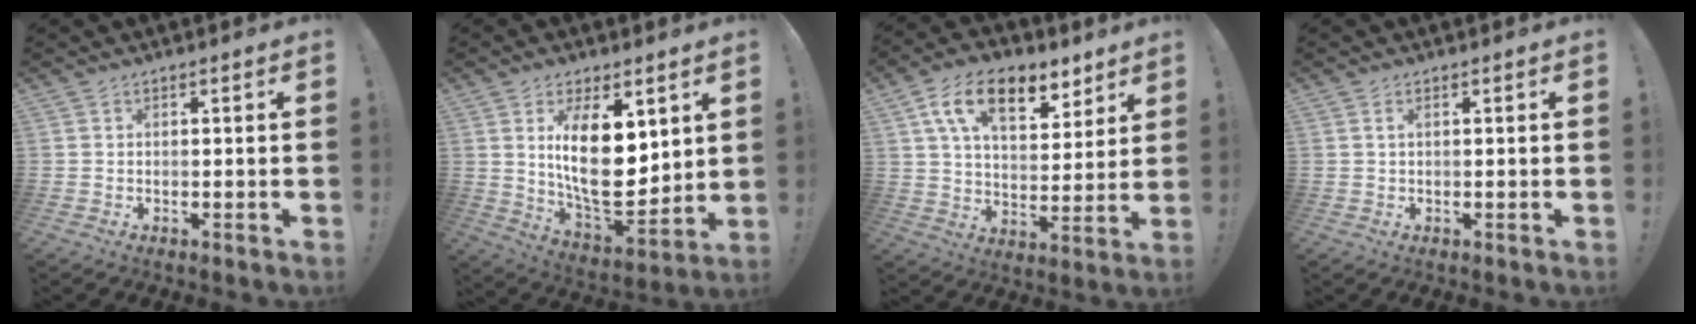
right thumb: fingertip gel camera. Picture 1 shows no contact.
{"total": 16.9, "force": [4.2, 8.6, 14.0], "torque": [-0.256, -0.040, 0.070]}
{"total": 16.6, "force": [9.1, 9.0, 10.5], "torque": [-0.161, -0.038, 0.159]}
{"total": 1.0, "force": [0.4, 0.3, 0.9], "torque": [-0.020, 0.003, 0.007]}